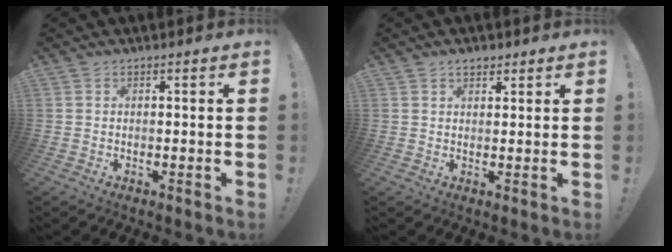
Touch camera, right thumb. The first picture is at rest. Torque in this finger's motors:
{"motor_torque": [0.09, 0.09, 0.24, 0.03, 0.00]}